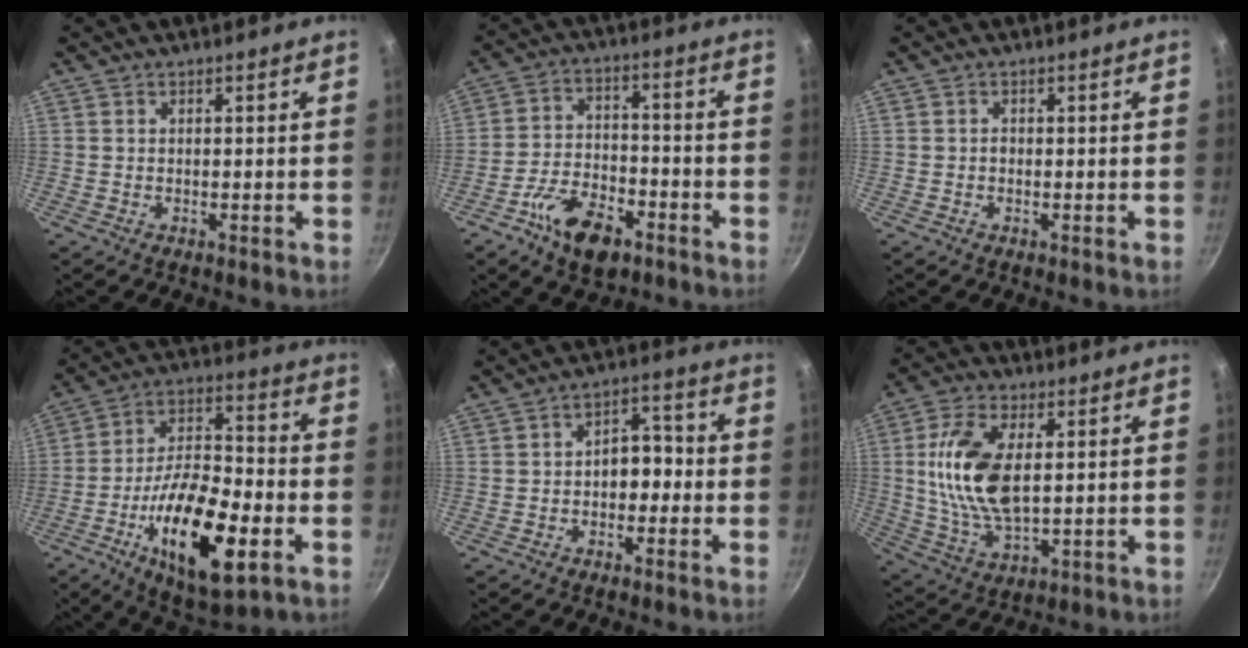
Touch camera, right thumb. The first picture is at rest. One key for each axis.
{"total": 11.7, "fx": -6.6, "fy": 6.1, "fz": 7.4, "tx": -0.117, "ty": 0.039, "tz": -0.119}
{"total": 0.6, "fx": -0.2, "fy": 0.5, "fz": 0.3, "tx": -0.004, "ty": 0.003, "tz": -0.004}
{"total": 21.9, "fx": -7.5, "fy": 8.8, "fz": 18.6, "tx": -0.306, "ty": 0.033, "tz": -0.127}
{"total": 6.0, "fx": -1.1, "fy": 4.1, "fz": 4.2, "tx": -0.014, "ty": 0.028, "tz": -0.023}
{"total": 14.5, "fx": 2.3, "fy": 7.4, "fz": 12.2, "tx": -0.234, "ty": -0.003, "tz": 0.047}